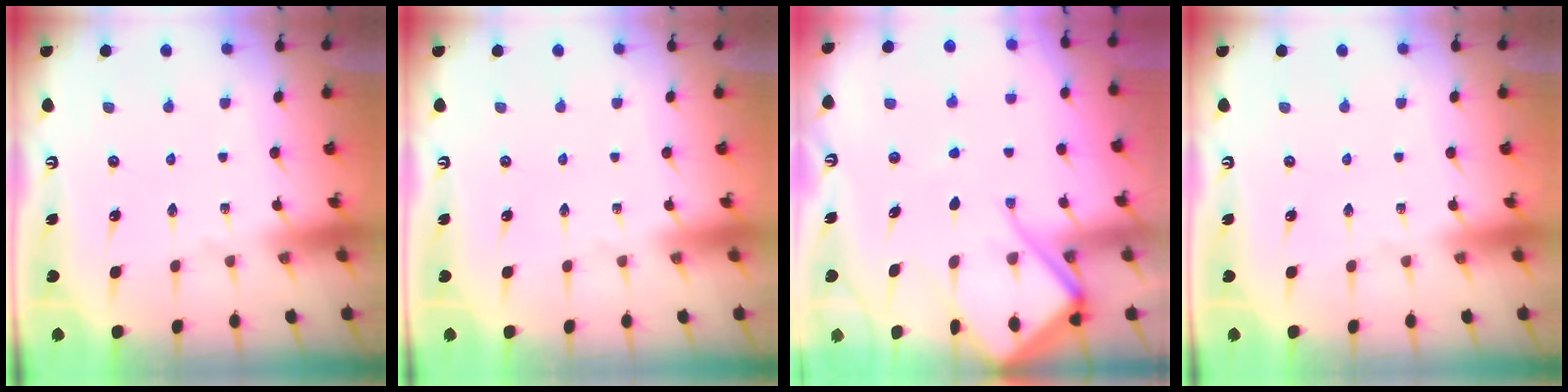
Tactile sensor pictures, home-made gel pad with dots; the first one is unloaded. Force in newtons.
{"total": 0.0}
{"total": 12.7, "press": 12.6, "slide": 1.3}
{"total": 0.0}